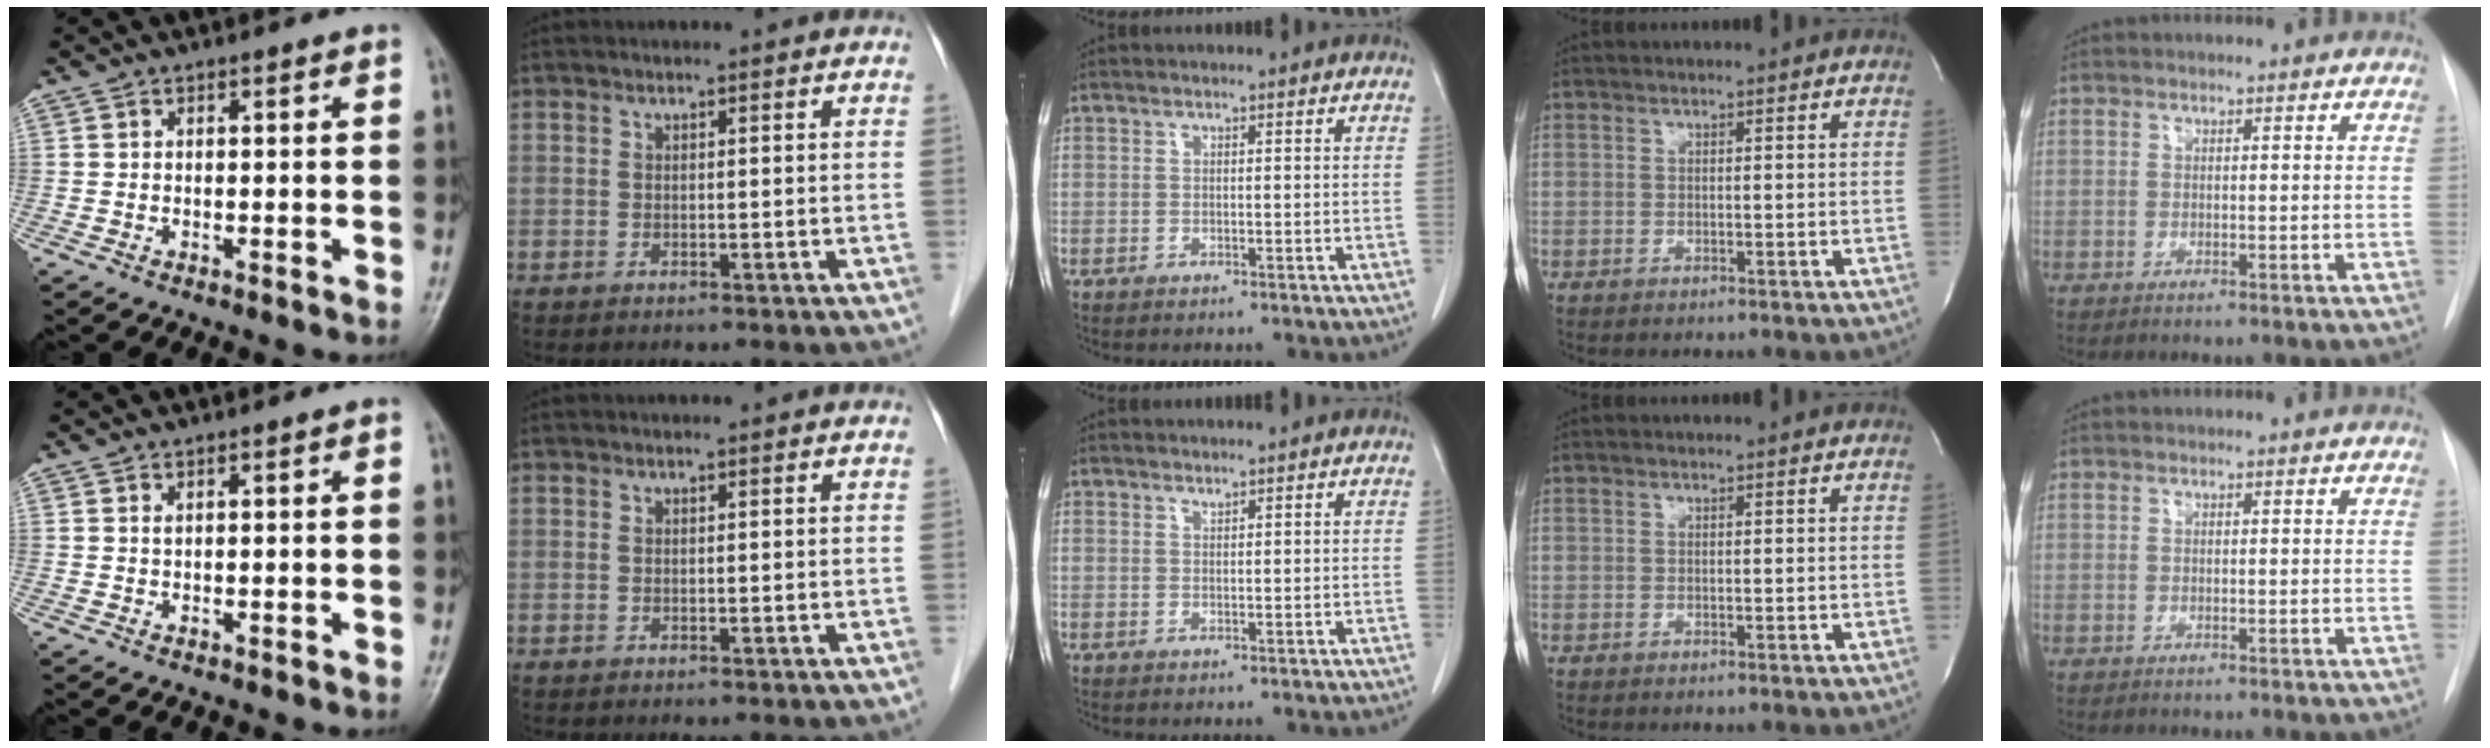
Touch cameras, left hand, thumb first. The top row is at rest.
{"thumb": {"total": 0.7, "force": [0.2, 0.3, 0.6], "torque": [-0.012, 0.006, 0.008]}, "middle": {"total": 0.5, "force": [0.5, 0.0, 0.1], "torque": [-0.007, -0.005, 0.010]}}